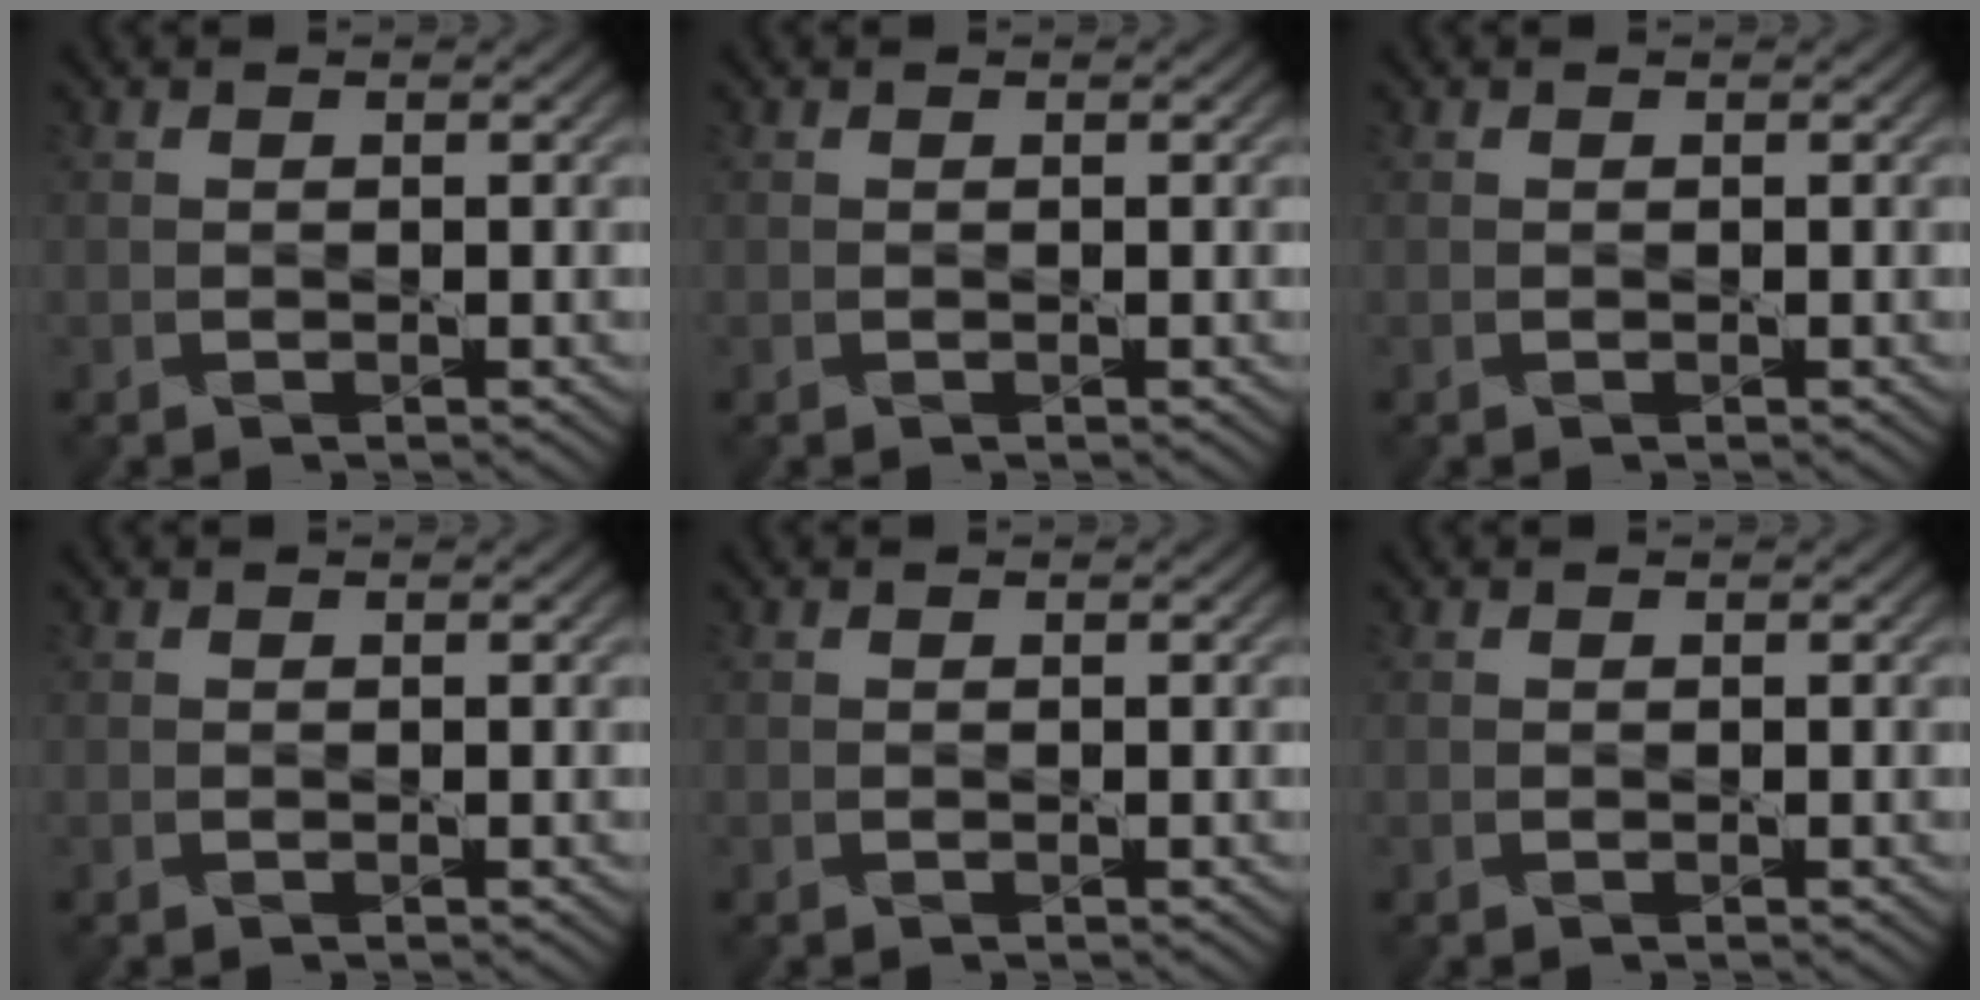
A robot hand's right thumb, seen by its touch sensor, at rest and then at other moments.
{"total": 0.0}
{"total": 0.0}
{"total": 0.0}
{"total": 0.0}
{"total": 0.0}